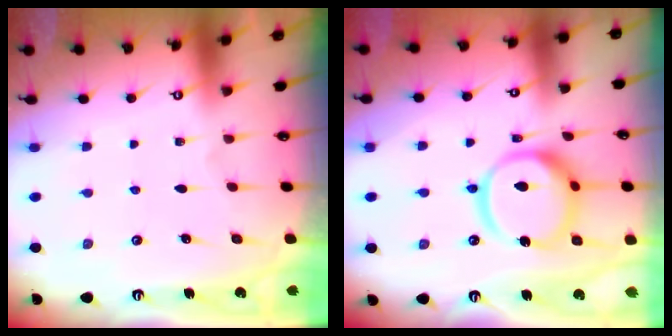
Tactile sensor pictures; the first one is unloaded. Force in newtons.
{"total": 15.7, "press": 15.6, "slide": 1.9}